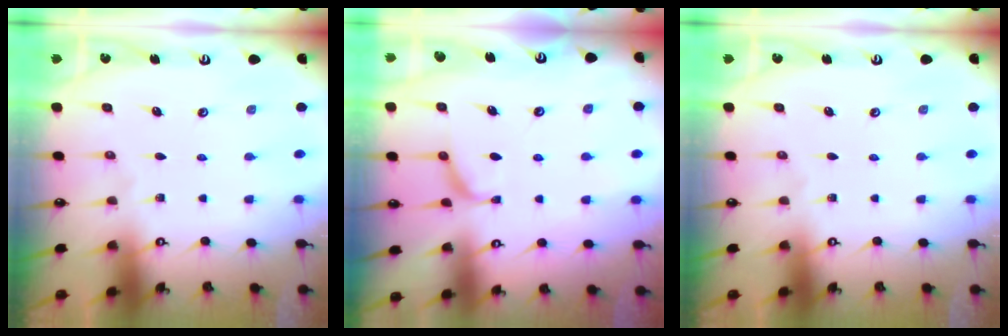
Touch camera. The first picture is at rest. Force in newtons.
{"total": 2.4, "press": 2.2, "slide": 0.9}
{"total": 0.0}